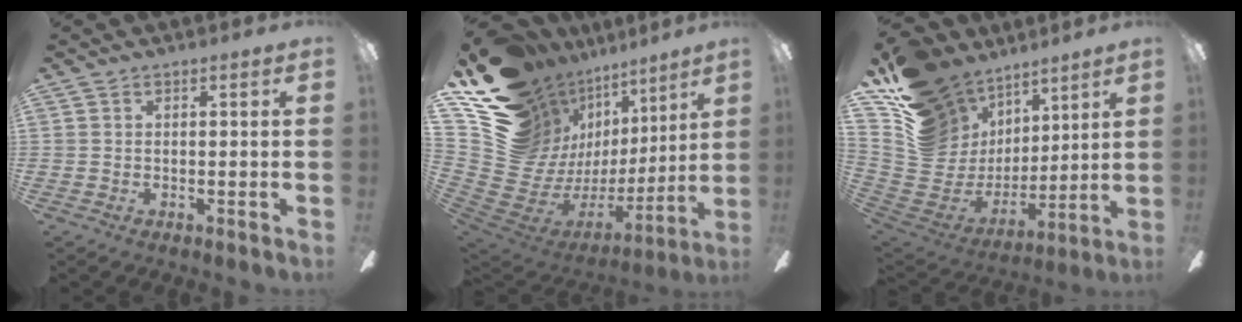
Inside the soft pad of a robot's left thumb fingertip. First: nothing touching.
{"total": 20.1, "force": [12.2, 13.7, 8.3], "torque": [-0.155, -0.131, 0.276]}
{"total": 19.8, "force": [10.4, 15.1, 7.5], "torque": [-0.156, -0.080, 0.227]}